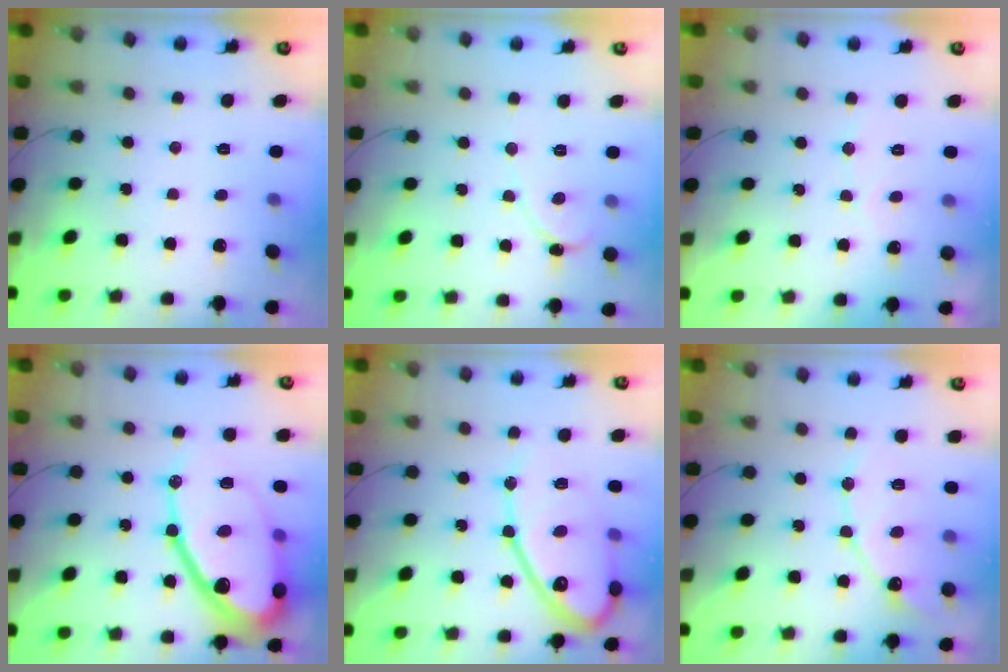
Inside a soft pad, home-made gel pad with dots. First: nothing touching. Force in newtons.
{"total": 1.0, "press": 1.0, "slide": 0.1}
{"total": 4.1, "press": 4.1, "slide": 0.3}
{"total": 25.8, "press": 25.7, "slide": 2.5}
{"total": 17.4, "press": 17.3, "slide": 1.2}
{"total": 11.8, "press": 11.8, "slide": 0.9}